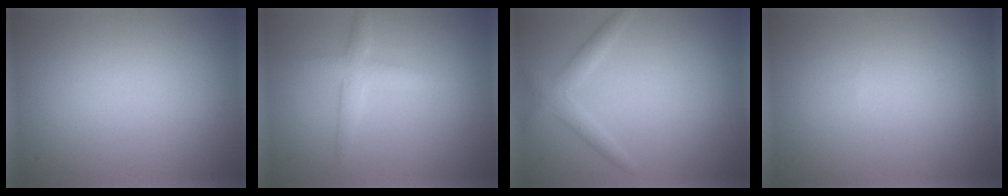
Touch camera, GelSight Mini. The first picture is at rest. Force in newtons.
{"total": 2.4, "press": 2.4, "slide": 0.1}
{"total": 2.0, "press": 2.0, "slide": 0.1}
{"total": 0.0}